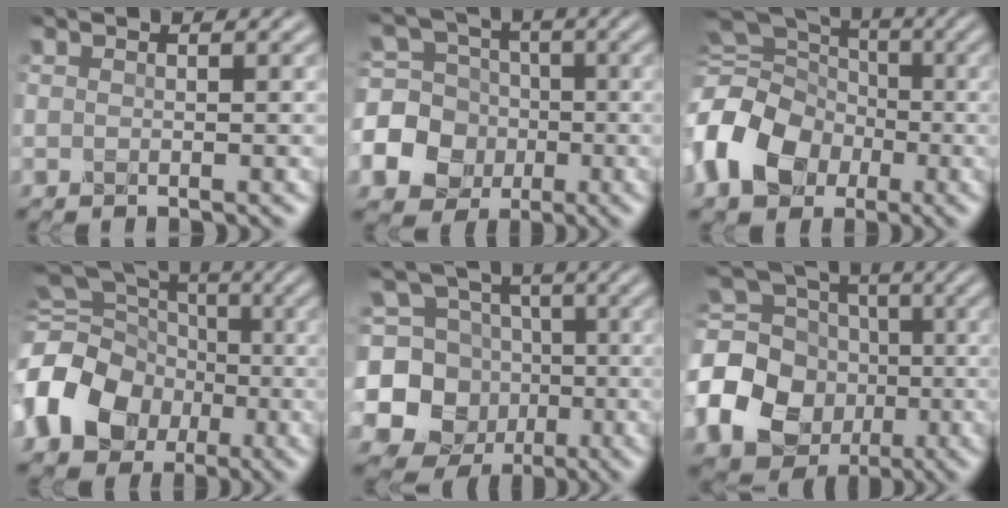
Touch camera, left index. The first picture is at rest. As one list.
[{"total": 13.6, "force": [-3.4, 12.5, 4.2], "torque": [-0.146, -0.005, -0.077]}, {"total": 12.5, "force": [-3.4, 9.7, 7.1], "torque": [-0.151, -0.011, -0.081]}, {"total": 14.6, "force": [-4.4, 12.0, 7.1], "torque": [-0.159, -0.011, -0.105]}, {"total": 12.2, "force": [-2.2, 11.3, 4.1], "torque": [-0.114, 0.010, -0.055]}, {"total": 19.5, "force": [-3.3, 17.7, 7.5], "torque": [-0.210, -0.005, -0.087]}]